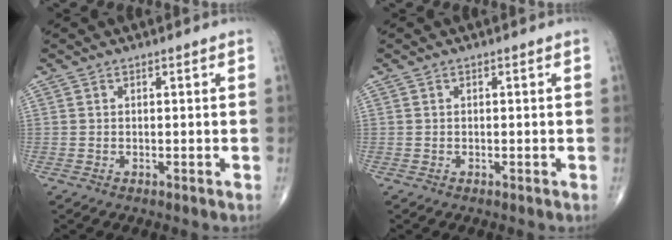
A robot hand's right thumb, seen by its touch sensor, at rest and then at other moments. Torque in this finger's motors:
{"motor_torque": [0.43, 0.30, -0.32, -0.20, 0.05]}